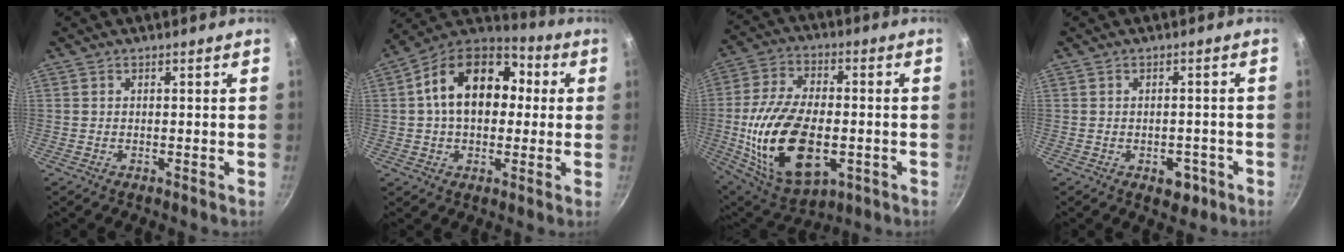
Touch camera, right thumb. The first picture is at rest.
{"total": 18.6, "force": [2.6, 12.9, 13.2], "torque": [-0.185, 0.034, 0.023]}
{"total": 22.2, "force": [-3.9, 12.2, 18.1], "torque": [-0.337, 0.012, -0.054]}
{"total": 4.3, "force": [-1.9, 2.8, 2.7], "torque": [-0.018, 0.013, -0.015]}